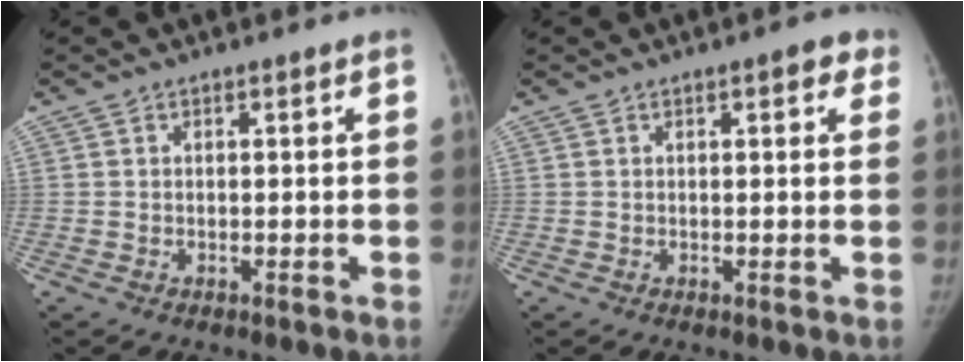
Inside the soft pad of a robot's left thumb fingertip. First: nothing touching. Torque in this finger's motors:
{"motor_torque": [0.21, -0.02, 0.09, -0.23, 0.09]}